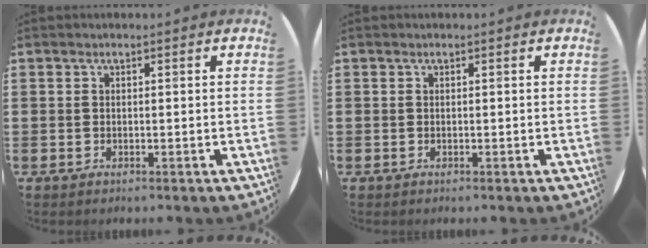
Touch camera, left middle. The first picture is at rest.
{"total": 0.0}